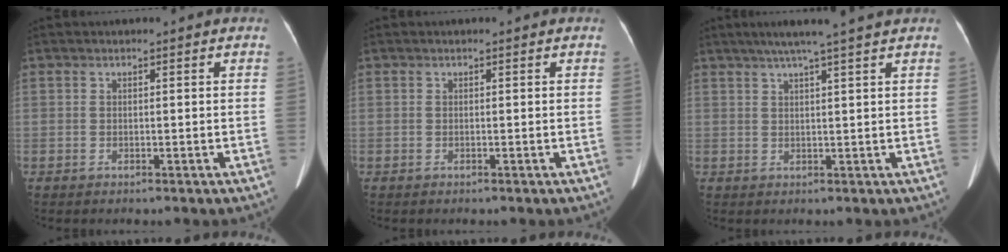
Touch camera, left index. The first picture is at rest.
{"total": 0.0}
{"total": 7.4, "force": [5.6, -1.1, 4.7], "torque": [-0.071, 0.020, 0.079]}